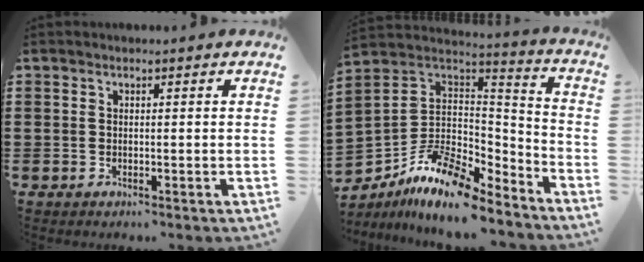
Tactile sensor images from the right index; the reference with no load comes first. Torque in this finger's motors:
{"motor_torque": [-0.26, -0.10, -0.06, -0.13]}